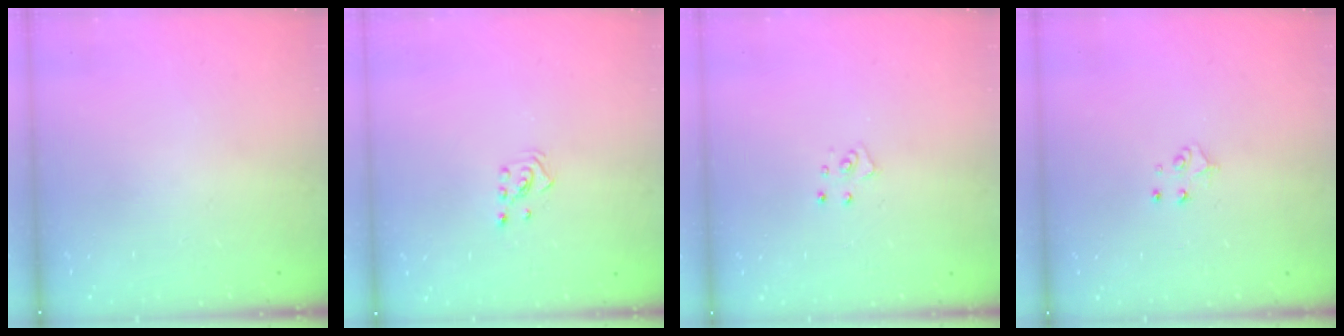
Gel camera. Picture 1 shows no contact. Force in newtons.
{"total": 2.1, "press": 1.9, "slide": 0.8}
{"total": 4.0, "press": 4.0, "slide": 0.3}
{"total": 4.8, "press": 4.8, "slide": 0.5}